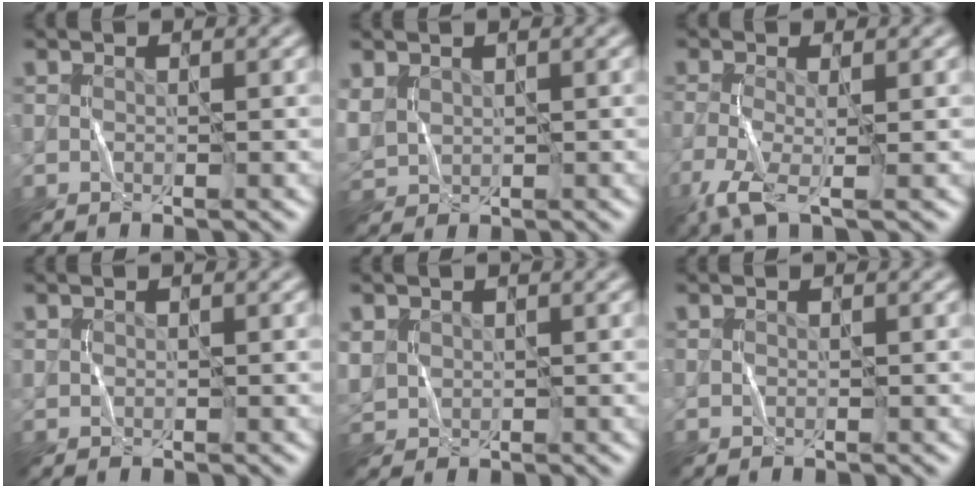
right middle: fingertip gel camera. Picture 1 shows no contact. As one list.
[{"total": 2.5, "force": [1.2, 1.8, 1.2], "torque": [-0.037, 0.001, 0.029]}, {"total": 3.8, "force": [-1.8, 0.9, 3.2], "torque": [-0.080, -0.009, -0.044]}, {"total": 0.5, "force": [0.4, 0.3, 0.1], "torque": [-0.004, 0.001, 0.013]}, {"total": 2.0, "force": [0.9, 1.7, 0.7], "torque": [-0.024, 0.001, 0.023]}, {"total": 0.0}]